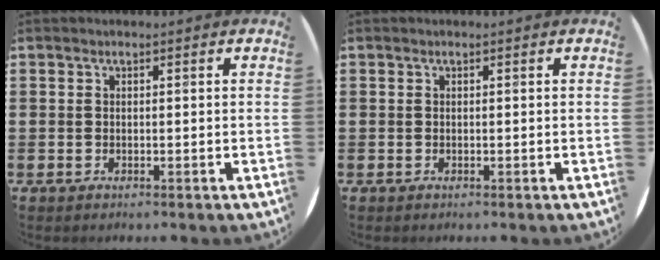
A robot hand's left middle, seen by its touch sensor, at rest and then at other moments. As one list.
[{"total": 0.0}]